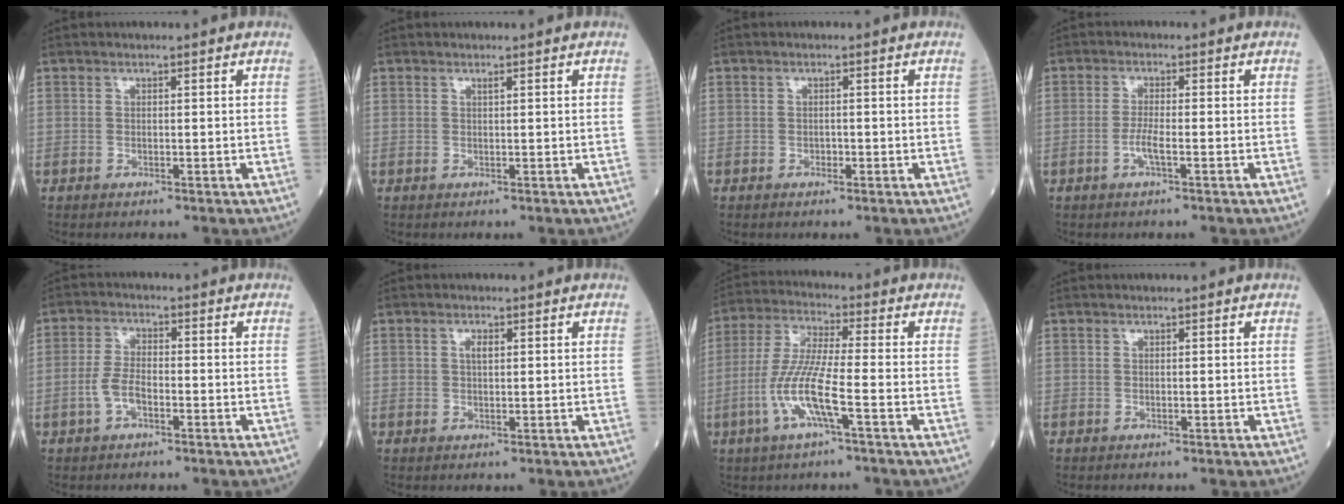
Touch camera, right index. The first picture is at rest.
{"total": 0.0}
{"total": 0.6, "force": [-0.3, 0.4, 0.3], "torque": [-0.003, 0.003, -0.005]}
{"total": 2.5, "force": [-1.0, 0.0, 2.3], "torque": [-0.047, -0.001, -0.023]}
{"total": 4.2, "force": [-1.7, 1.8, 3.4], "torque": [-0.076, 0.007, -0.035]}
{"total": 1.4, "force": [0.4, 0.5, 1.2], "torque": [-0.024, 0.001, 0.007]}
{"total": 9.5, "force": [-3.4, 0.3, 8.8], "torque": [-0.187, -0.003, -0.070]}
{"total": 0.0}